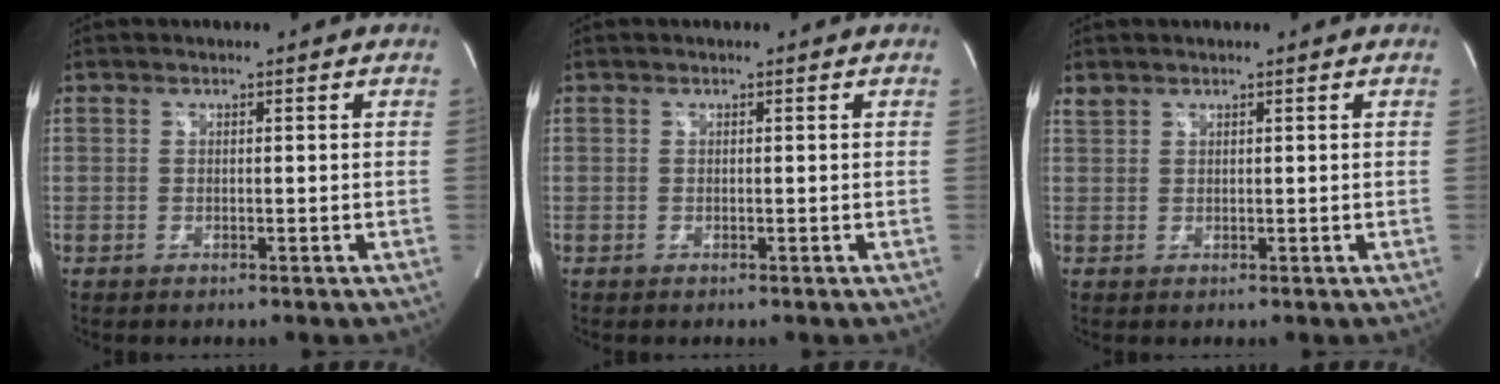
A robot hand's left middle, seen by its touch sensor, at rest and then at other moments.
{"total": 0.0}
{"total": 1.0, "force": [0.9, 0.3, 0.0], "torque": [-0.005, 0.007, 0.022]}